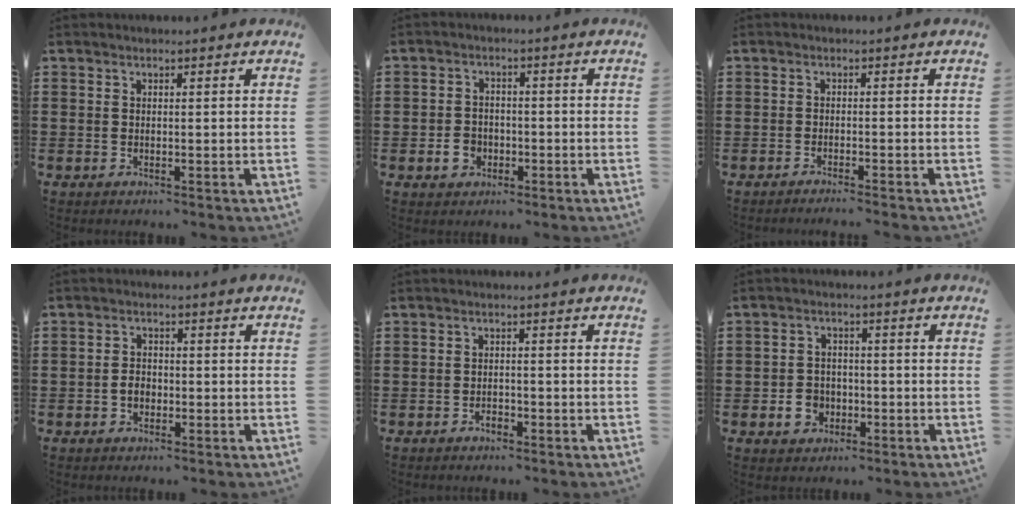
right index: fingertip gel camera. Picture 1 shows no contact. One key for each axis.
{"total": 3.5, "fx": -1.4, "fy": 2.8, "fz": 1.7, "tx": -0.042, "ty": 0.000, "tz": -0.030}
{"total": 1.3, "fx": -1.2, "fy": -0.4, "fz": 0.3, "tx": -0.005, "ty": 0.000, "tz": -0.023}
{"total": 2.3, "fx": -0.7, "fy": 1.6, "fz": 1.4, "tx": -0.028, "ty": 0.003, "tz": -0.015}
{"total": 1.4, "fx": -1.1, "fy": 0.6, "fz": 0.6, "tx": -0.015, "ty": -0.003, "tz": -0.023}
{"total": 4.2, "fx": -1.6, "fy": 3.5, "fz": 1.8, "tx": -0.047, "ty": 0.002, "tz": -0.033}